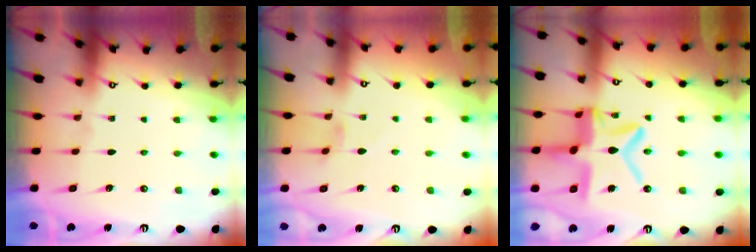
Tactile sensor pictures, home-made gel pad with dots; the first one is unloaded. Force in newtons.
{"total": 1.3, "press": 1.2, "slide": 0.4}
{"total": 15.7, "press": 15.6, "slide": 1.3}